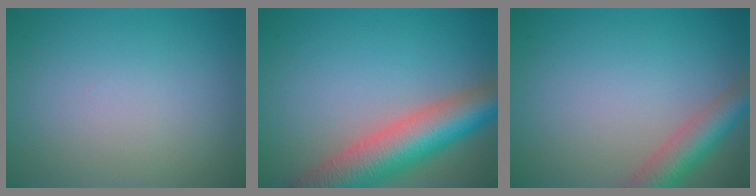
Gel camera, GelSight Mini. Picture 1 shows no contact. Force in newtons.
{"total": 8.8, "press": 8.8, "slide": 0.2}
{"total": 4.1, "press": 4.1, "slide": 0.3}